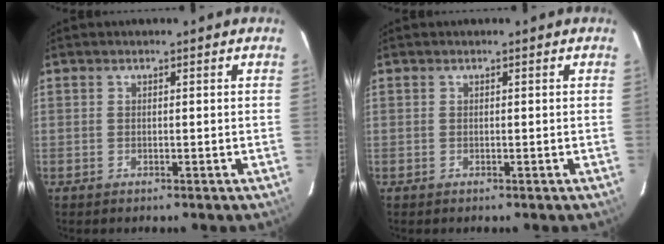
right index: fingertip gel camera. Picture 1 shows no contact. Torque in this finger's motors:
{"motor_torque": [0.05, 0.02, 0.04, -0.01]}